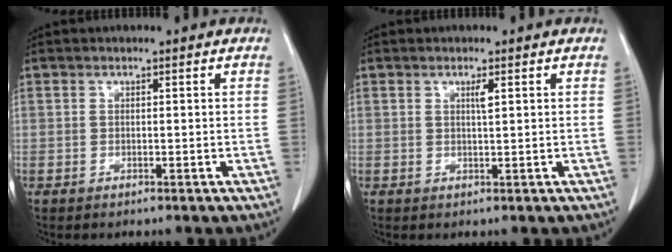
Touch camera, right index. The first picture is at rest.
{"total": 1.2, "force": [0.5, 0.0, 1.1], "torque": [-0.021, -0.002, 0.008]}